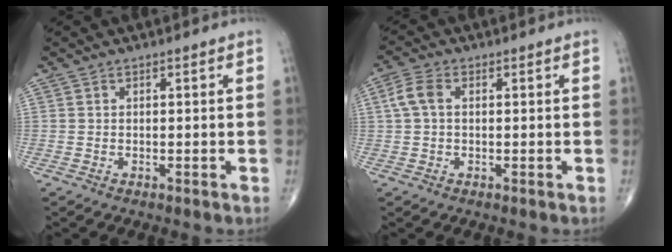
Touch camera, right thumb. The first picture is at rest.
{"total": 4.1, "force": [0.7, 2.5, 3.1], "torque": [-0.076, 0.013, 0.010]}